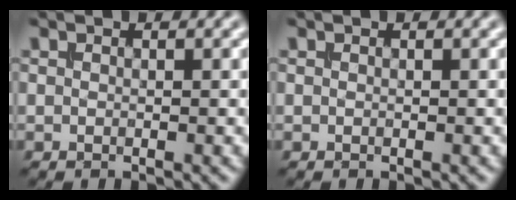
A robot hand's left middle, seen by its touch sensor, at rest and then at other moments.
{"total": 0.0}